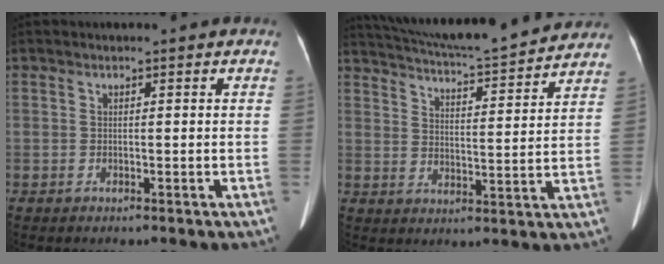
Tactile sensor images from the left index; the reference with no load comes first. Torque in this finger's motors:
{"motor_torque": [0.16, -0.50, -0.01, 0.04]}